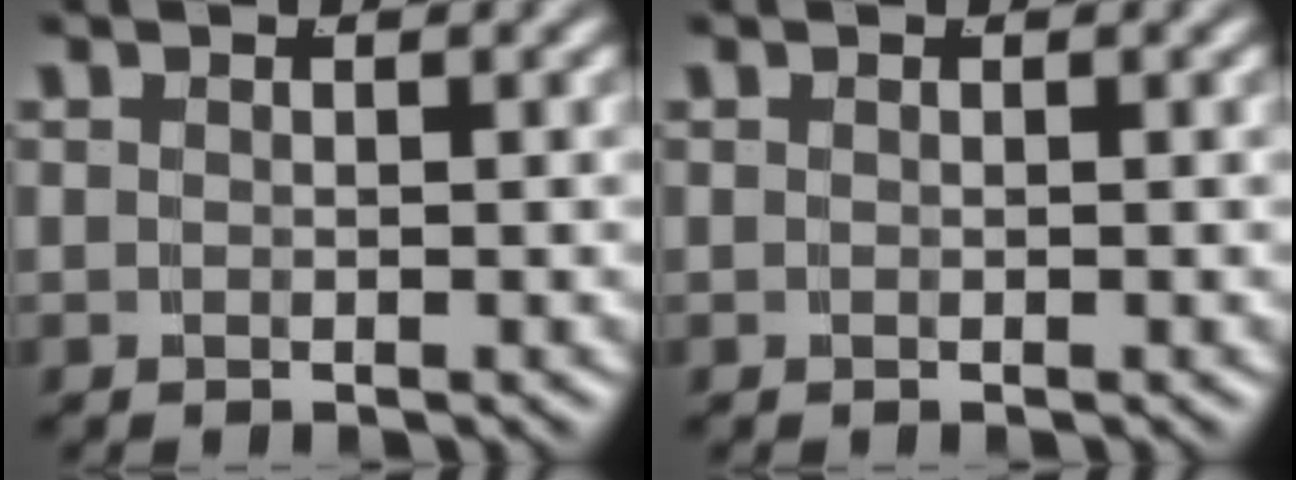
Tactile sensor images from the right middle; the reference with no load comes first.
{"total": 0.0}